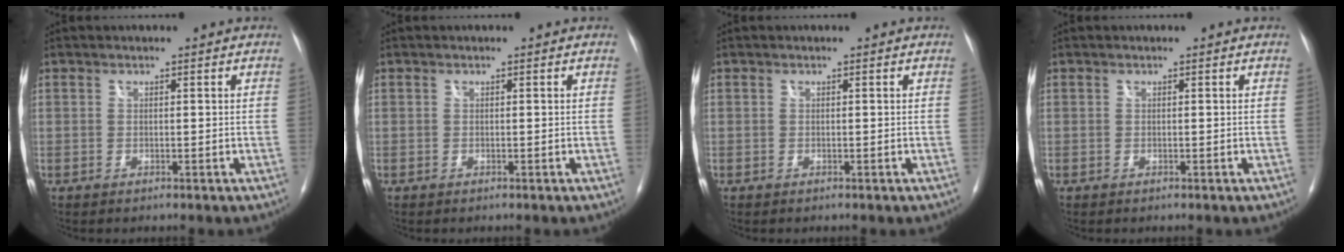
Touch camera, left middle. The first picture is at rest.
{"total": 0.0}
{"total": 0.0}
{"total": 0.0}